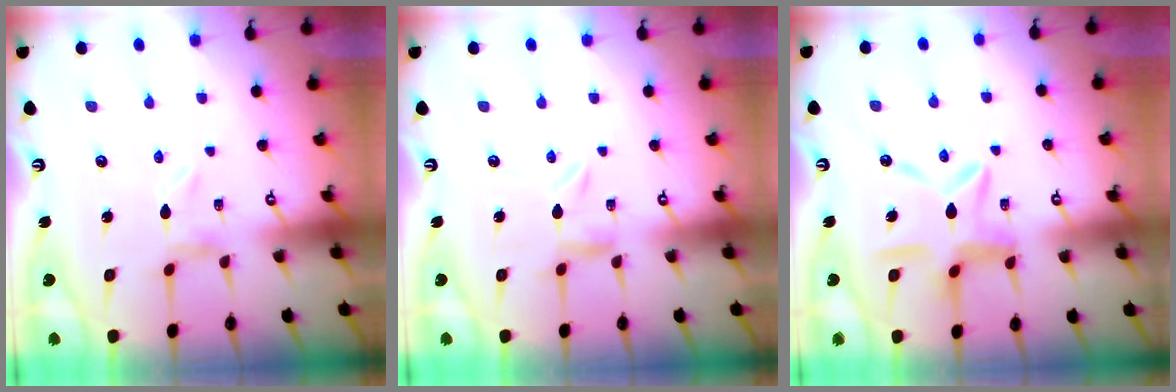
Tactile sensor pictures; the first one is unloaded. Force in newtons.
{"total": 2.0, "press": 1.9, "slide": 0.4}
{"total": 13.7, "press": 13.7, "slide": 1.2}